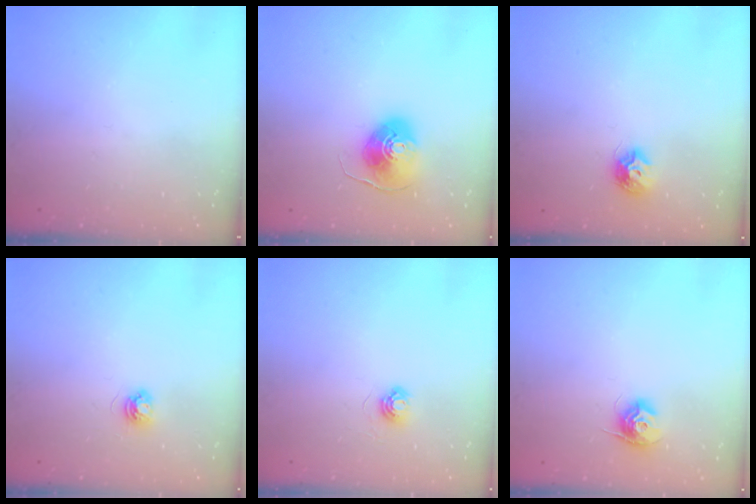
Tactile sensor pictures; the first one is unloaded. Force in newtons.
{"total": 8.1, "press": 8.1, "slide": 0.3}
{"total": 8.0, "press": 8.0, "slide": 0.5}
{"total": 3.9, "press": 3.9, "slide": 0.4}
{"total": 4.7, "press": 4.7, "slide": 0.3}
{"total": 9.6, "press": 9.6, "slide": 0.4}